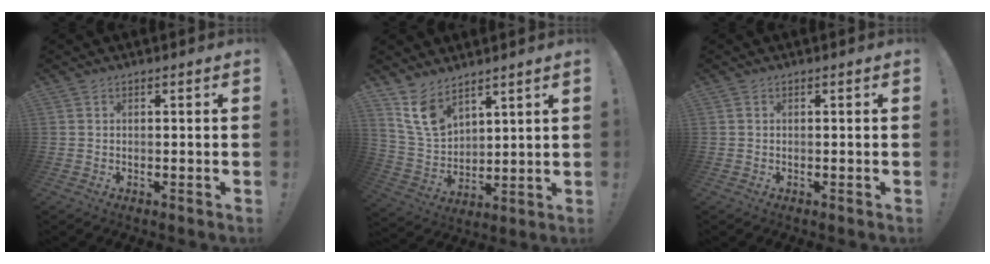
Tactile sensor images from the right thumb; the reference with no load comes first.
{"total": 11.4, "force": [8.1, 6.6, 4.6], "torque": [-0.103, -0.044, 0.165]}
{"total": 0.0}